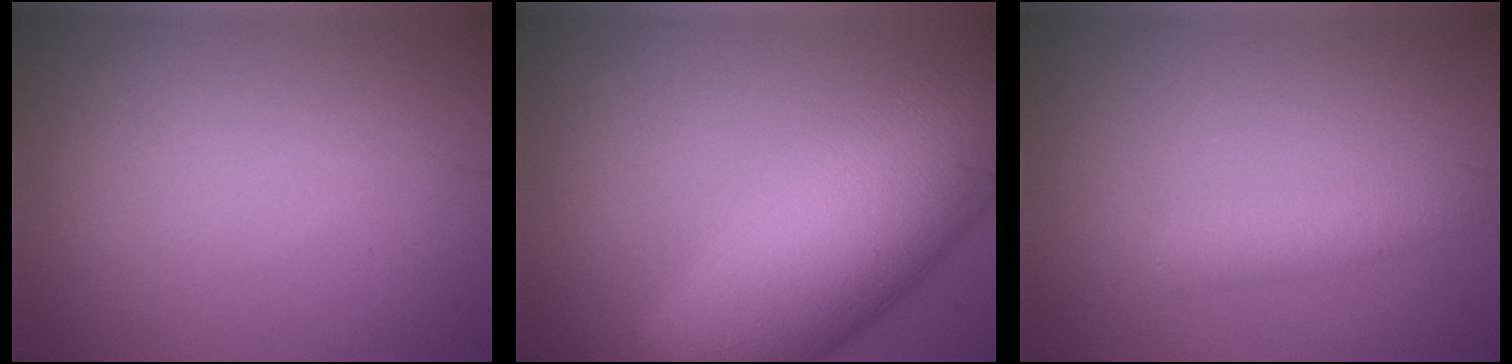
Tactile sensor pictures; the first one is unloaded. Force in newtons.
{"total": 12.3, "press": 12.3, "slide": 0.5}
{"total": 1.9, "press": 1.9, "slide": 0.1}